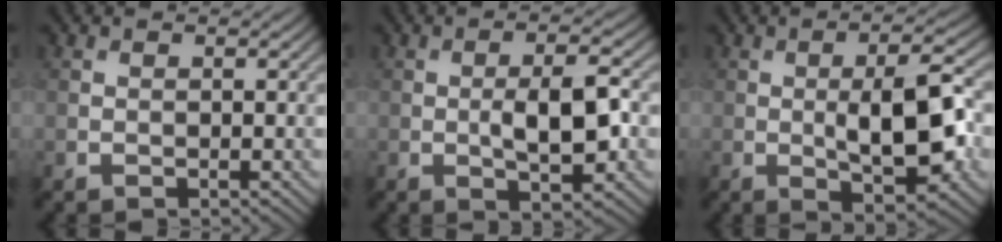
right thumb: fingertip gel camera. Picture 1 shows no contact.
{"total": 6.2, "force": [-0.7, 2.0, 5.8], "torque": [-0.102, 0.002, -0.011]}
{"total": 9.2, "force": [-0.9, 2.9, 8.6], "torque": [-0.135, 0.003, -0.016]}